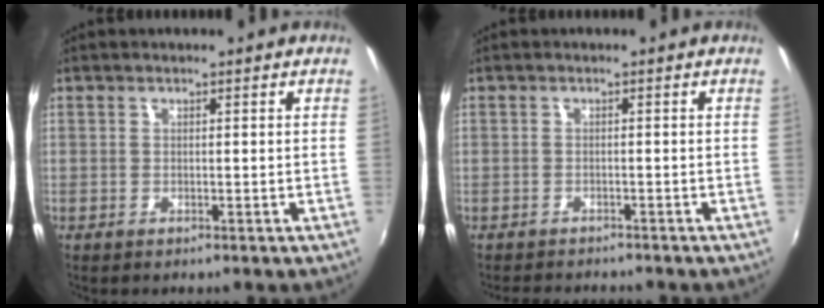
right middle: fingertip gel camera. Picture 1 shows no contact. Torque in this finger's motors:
{"motor_torque": [-0.02, -0.13, -0.23, -0.14]}